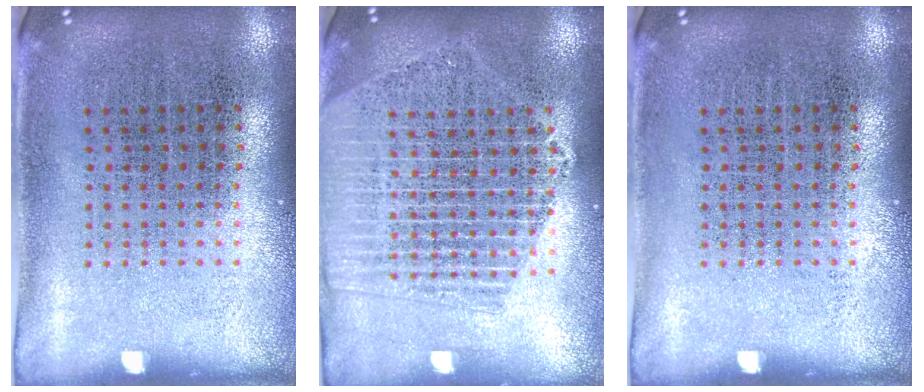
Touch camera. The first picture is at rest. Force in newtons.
{"total": 2.1, "press": 1.9, "slide": 0.9}
{"total": 0.0}